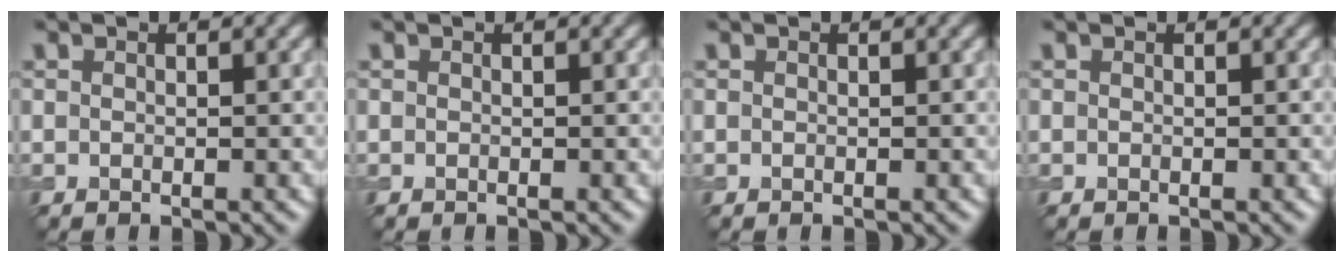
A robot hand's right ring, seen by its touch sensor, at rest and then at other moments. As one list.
[{"total": 0.0}, {"total": 0.0}, {"total": 0.0}]